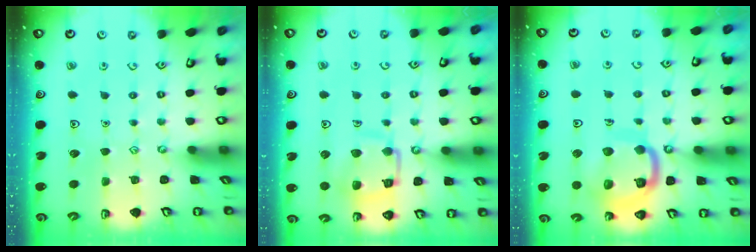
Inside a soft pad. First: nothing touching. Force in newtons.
{"total": 13.1, "press": 13.0, "slide": 1.5}
{"total": 14.5, "press": 14.4, "slide": 1.6}